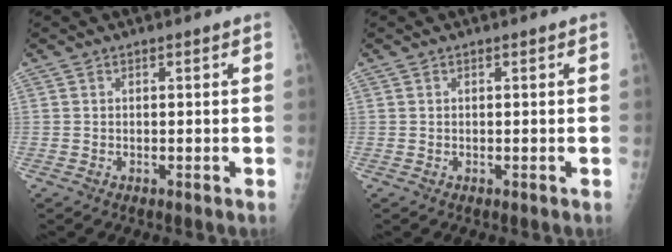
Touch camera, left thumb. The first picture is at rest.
{"total": 0.0}